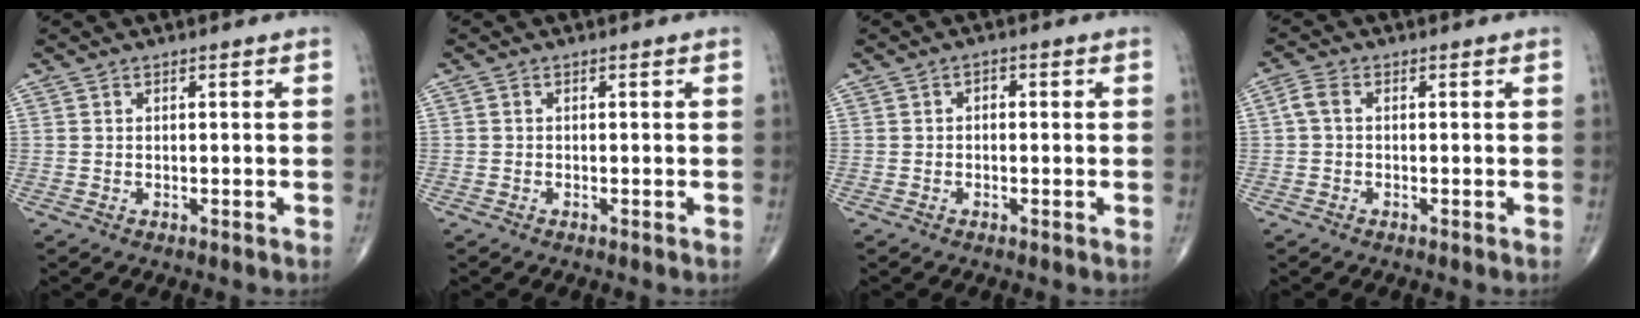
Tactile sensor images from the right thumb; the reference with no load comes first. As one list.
[{"total": 0.0}, {"total": 1.3, "force": [0.1, 0.9, 1.0], "torque": [-0.006, 0.005, -0.005]}, {"total": 2.5, "force": [0.1, 1.6, 2.0], "torque": [-0.044, 0.008, -0.003]}]